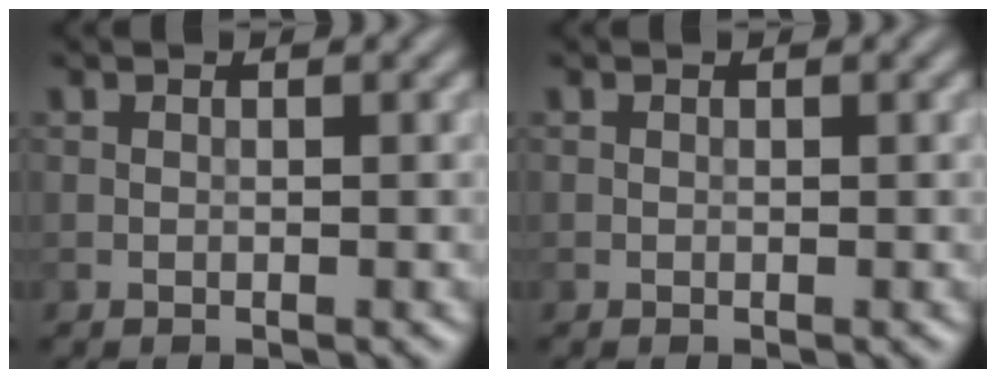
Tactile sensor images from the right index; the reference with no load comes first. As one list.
[{"total": 0.0}]